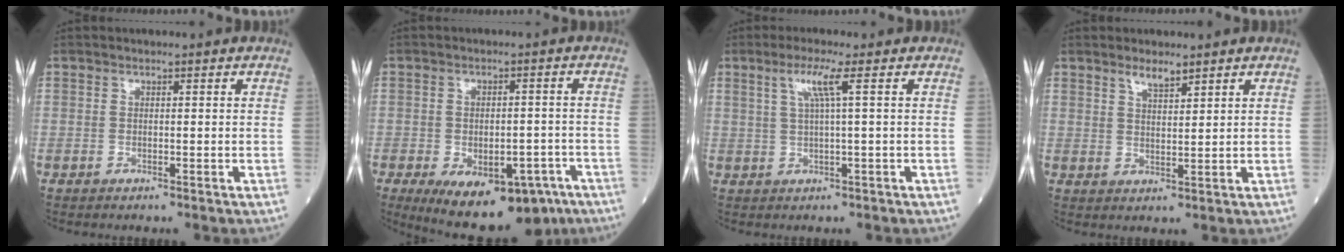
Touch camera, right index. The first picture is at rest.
{"total": 16.0, "force": [-9.3, 8.1, 10.3], "torque": [-0.159, -0.001, -0.123]}
{"total": 4.2, "force": [1.6, -0.6, 3.8], "torque": [-0.081, 0.003, 0.034]}
{"total": 2.8, "force": [2.3, 0.5, 1.6], "torque": [-0.033, -0.002, 0.043]}